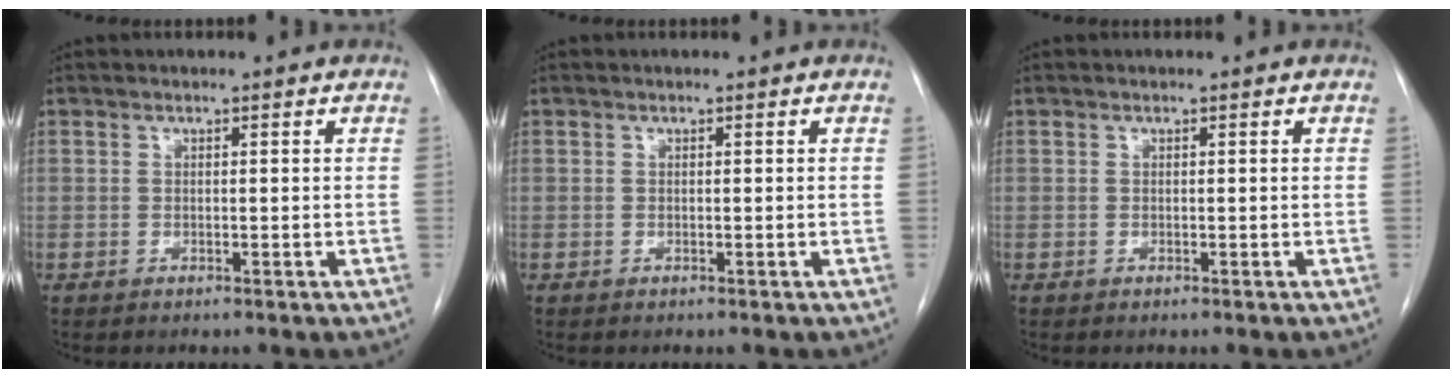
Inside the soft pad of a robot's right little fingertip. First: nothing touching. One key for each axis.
{"total": 0.0}
{"total": 0.0}